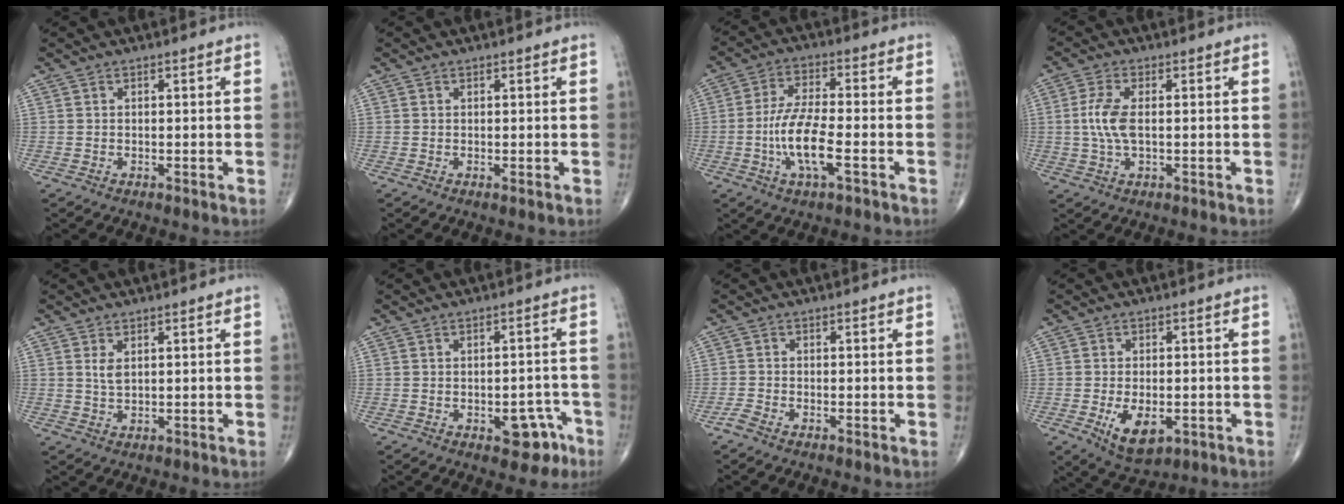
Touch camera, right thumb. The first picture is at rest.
{"total": 0.0}
{"total": 10.2, "force": [-3.0, 2.9, 9.3], "torque": [-0.192, 0.014, -0.058]}
{"total": 6.1, "force": [0.1, 2.7, 5.5], "torque": [-0.131, 0.003, -0.001]}
{"total": 2.1, "force": [0.8, 1.0, 1.7], "torque": [-0.032, -0.004, 0.021]}
{"total": 6.6, "force": [-3.2, 3.6, 4.5], "torque": [-0.029, 0.030, -0.033]}
{"total": 1.6, "force": [-1.3, 0.3, 0.8], "torque": [-0.027, 0.002, -0.030]}
{"total": 8.0, "force": [-2.4, 4.3, 6.3], "torque": [-0.097, -0.006, -0.027]}